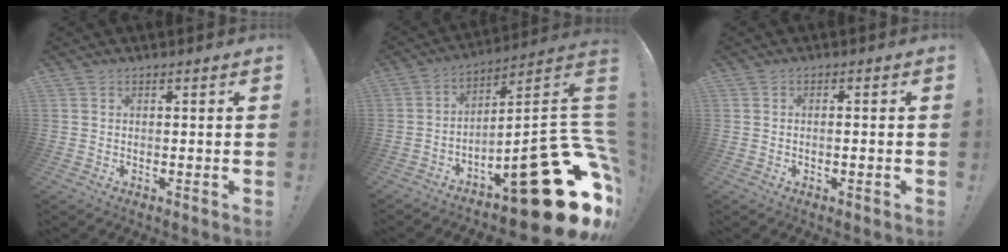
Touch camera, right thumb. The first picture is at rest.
{"total": 27.0, "force": [-11.8, 7.7, 23.1], "torque": [-0.263, 0.036, -0.174]}
{"total": 1.4, "force": [-0.9, 0.2, 1.1], "torque": [-0.020, 0.004, -0.016]}